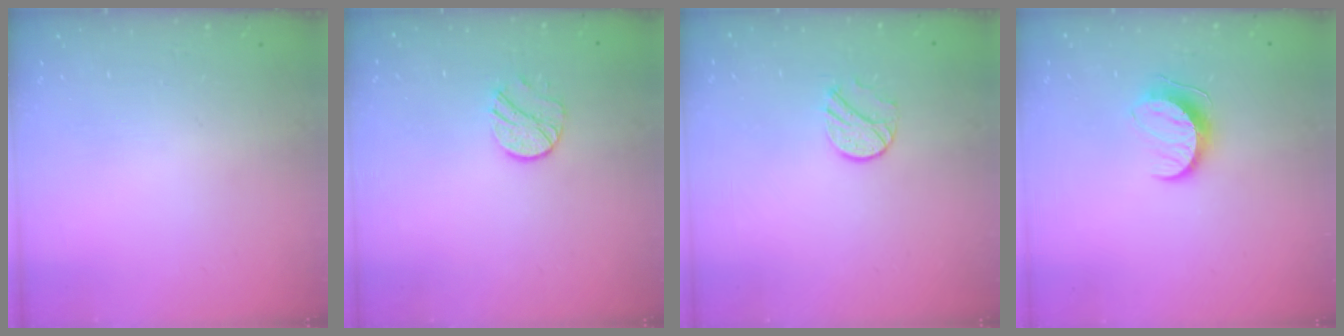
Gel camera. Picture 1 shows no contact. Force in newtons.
{"total": 8.3, "press": 8.3, "slide": 0.8}
{"total": 8.3, "press": 8.3, "slide": 0.8}
{"total": 10.0, "press": 10.0, "slide": 0.3}